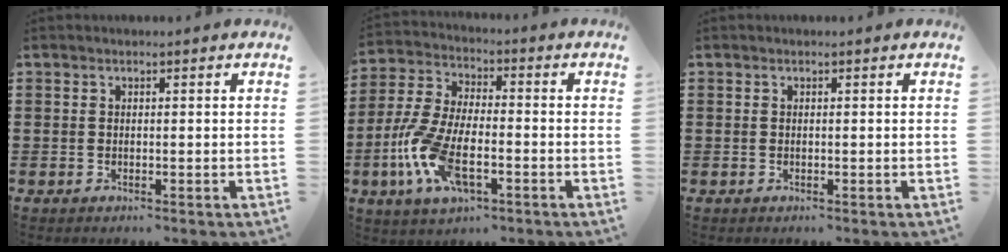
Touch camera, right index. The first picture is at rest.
{"total": 10.4, "force": [-3.8, 4.5, 8.6], "torque": [-0.220, -0.013, -0.078]}
{"total": 0.0}